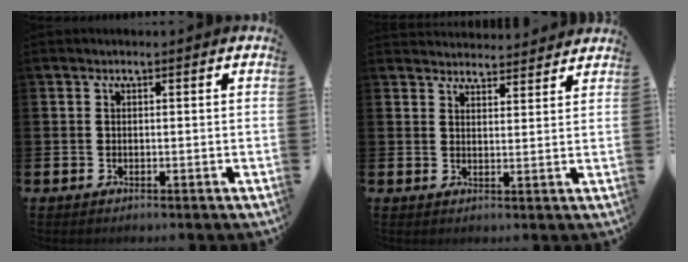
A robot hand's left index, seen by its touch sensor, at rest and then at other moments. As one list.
[{"total": 3.6, "force": [3.5, 0.5, -0.4], "torque": [-0.001, -0.020, 0.065]}]